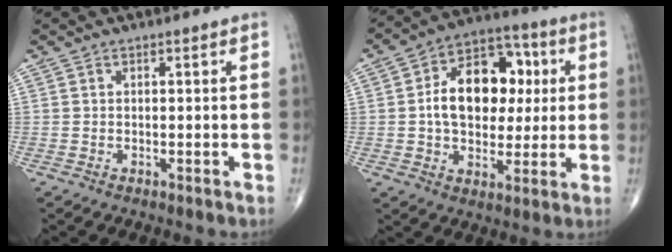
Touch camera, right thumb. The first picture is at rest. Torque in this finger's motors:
{"motor_torque": [1.48, 1.46, 1.51, 0.33, 0.39]}